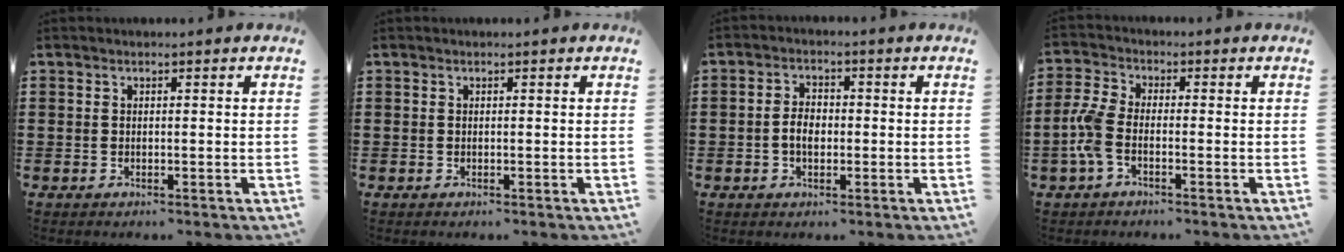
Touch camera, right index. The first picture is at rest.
{"total": 0.0}
{"total": 3.2, "force": [-0.6, 2.0, 2.5], "torque": [-0.054, 0.003, -0.015]}
{"total": 5.0, "force": [-1.8, 2.2, 4.1], "torque": [-0.114, -0.009, -0.043]}